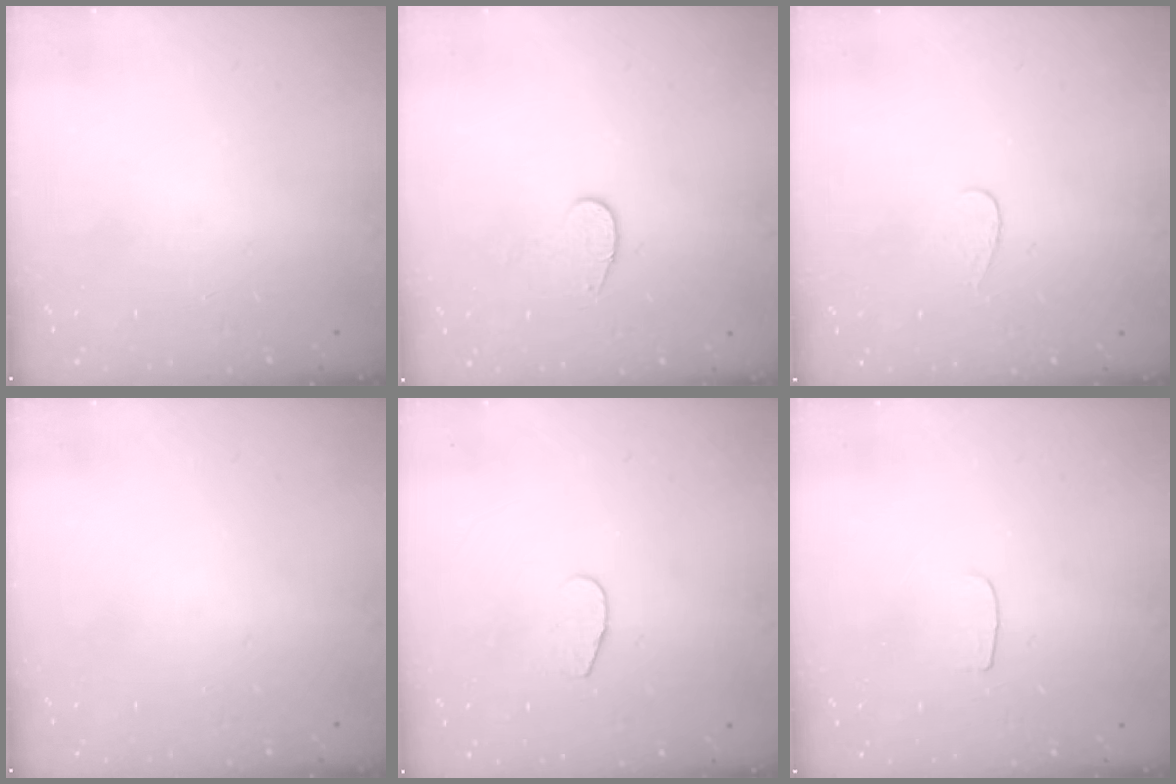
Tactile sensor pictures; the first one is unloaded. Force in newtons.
{"total": 7.7, "press": 7.6, "slide": 0.5}
{"total": 3.5, "press": 3.5, "slide": 0.3}
{"total": 0.0}
{"total": 4.6, "press": 4.6, "slide": 0.4}
{"total": 3.0, "press": 3.0, "slide": 0.4}